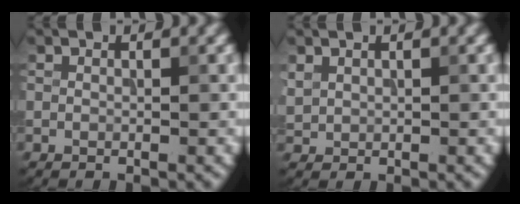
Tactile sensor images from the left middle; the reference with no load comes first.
{"total": 1.1, "force": [0.7, 0.8, 0.3], "torque": [-0.007, 0.000, 0.019]}